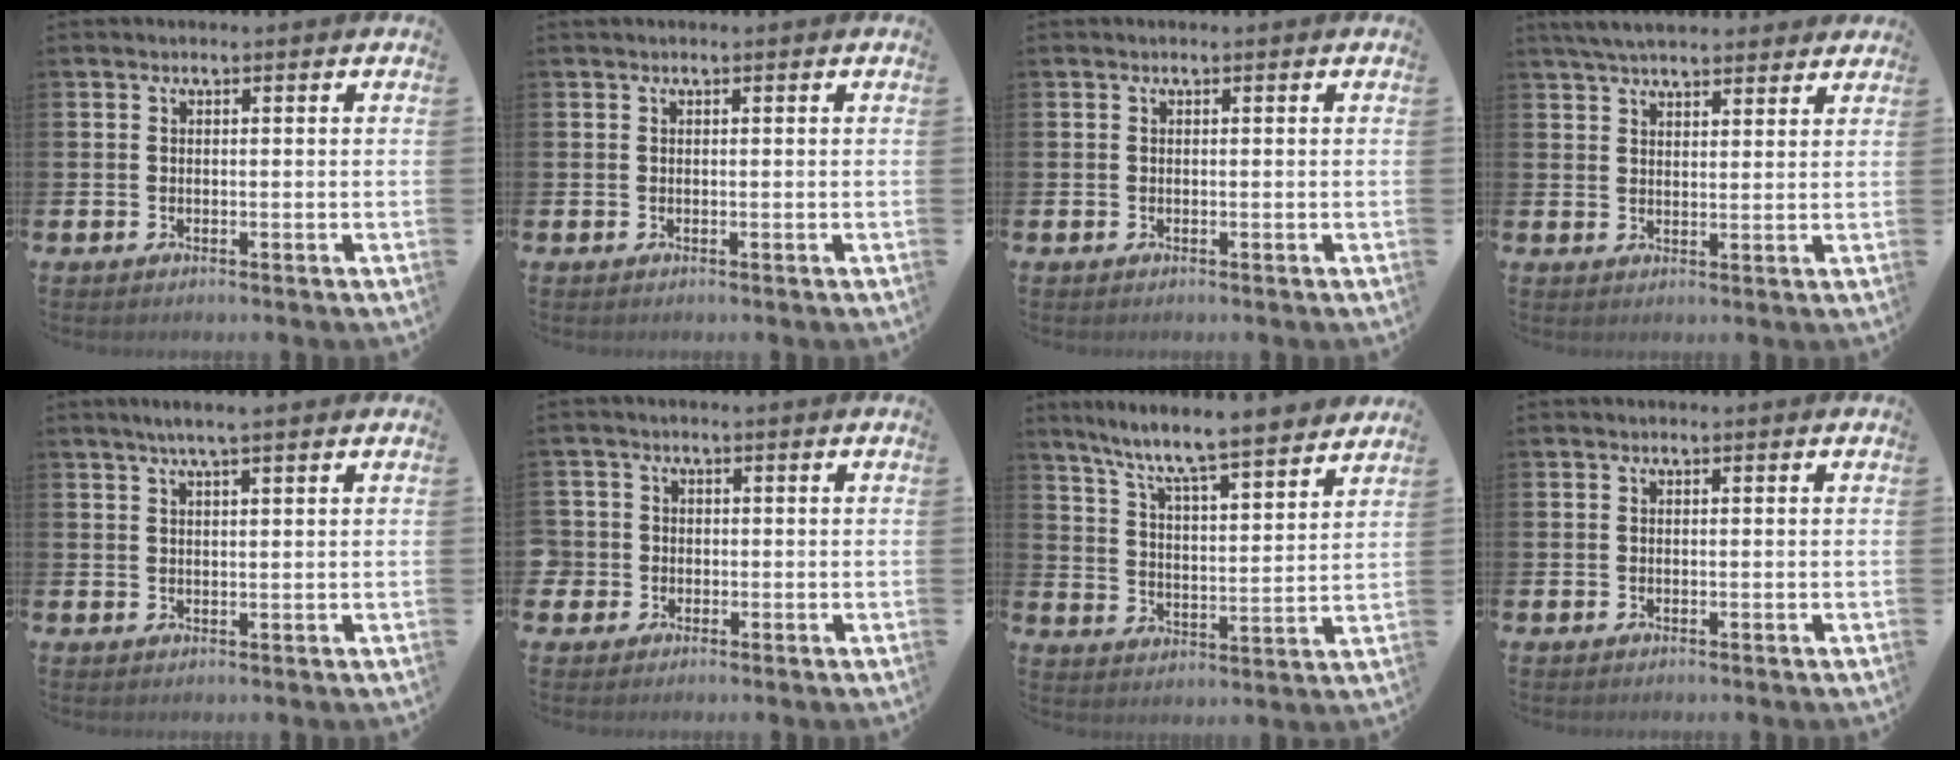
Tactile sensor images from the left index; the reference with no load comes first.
{"total": 0.0}
{"total": 0.0}
{"total": 5.0, "force": [4.6, 1.1, 1.4], "torque": [-0.038, -0.011, 0.086]}
{"total": 3.0, "force": [2.4, 0.1, 1.9], "torque": [-0.038, 0.001, 0.041]}
{"total": 2.4, "force": [-0.3, 2.4, 0.1], "torque": [-0.008, 0.007, -0.012]}
{"total": 8.2, "force": [7.8, -0.1, 2.7], "torque": [-0.087, -0.060, 0.133]}
{"total": 0.0}